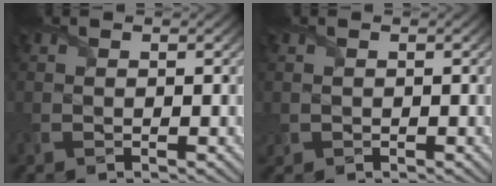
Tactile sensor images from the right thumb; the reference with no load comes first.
{"total": 0.9, "force": [0.0, 0.8, 0.2], "torque": [-0.008, -0.007, -0.001]}